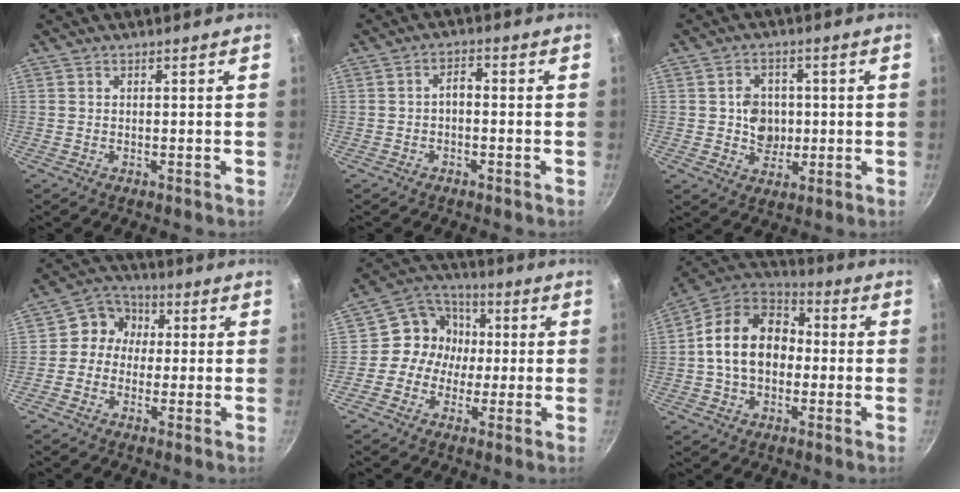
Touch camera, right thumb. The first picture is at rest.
{"total": 2.4, "force": [-0.8, 1.3, 1.9], "torque": [-0.027, 0.018, -0.017]}
{"total": 6.9, "force": [0.2, 5.9, 3.5], "torque": [-0.026, 0.000, 0.003]}
{"total": 7.3, "force": [0.4, 6.7, 2.7], "torque": [-0.012, 0.021, -0.016]}
{"total": 10.0, "force": [-0.1, 9.2, 4.0], "torque": [-0.025, 0.029, -0.023]}
{"total": 16.4, "force": [0.0, 12.1, 11.2], "torque": [-0.158, 0.038, -0.020]}